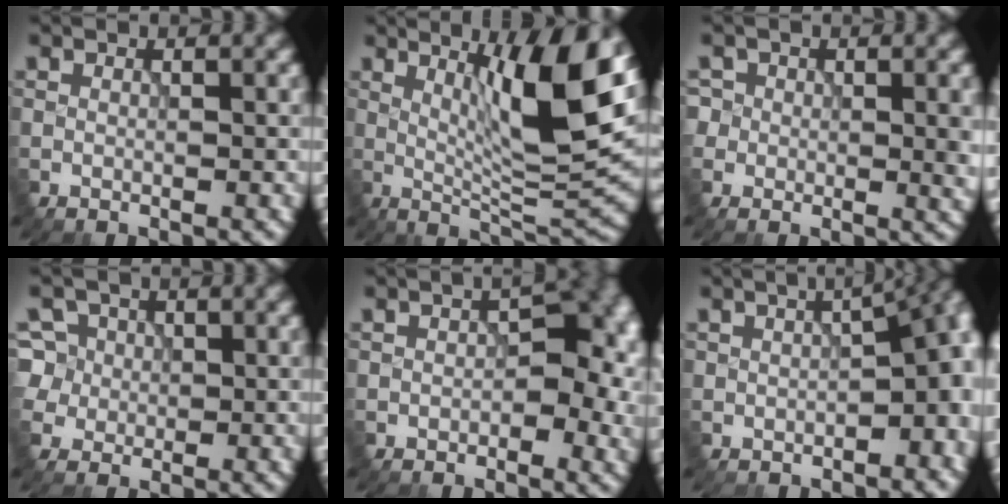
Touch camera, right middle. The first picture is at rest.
{"total": 9.9, "force": [3.2, 1.6, 9.3], "torque": [-0.136, -0.008, 0.057]}
{"total": 3.6, "force": [0.2, 2.8, 2.3], "torque": [-0.027, -0.006, 0.002]}
{"total": 5.5, "force": [1.2, 5.2, 1.4], "torque": [-0.035, 0.032, 0.010]}
{"total": 7.3, "force": [0.3, 4.5, 5.7], "torque": [-0.039, 0.003, -0.001]}
{"total": 9.1, "force": [-0.3, 4.7, 7.8], "torque": [-0.069, -0.004, -0.008]}